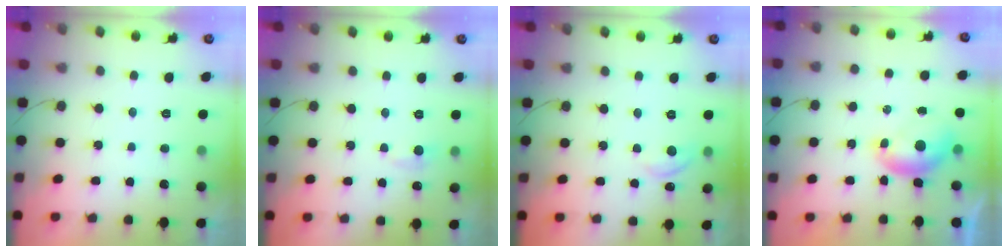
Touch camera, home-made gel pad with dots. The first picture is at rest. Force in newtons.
{"total": 5.0, "press": 5.0, "slide": 0.7}
{"total": 6.2, "press": 6.2, "slide": 0.7}
{"total": 6.3, "press": 6.3, "slide": 0.8}